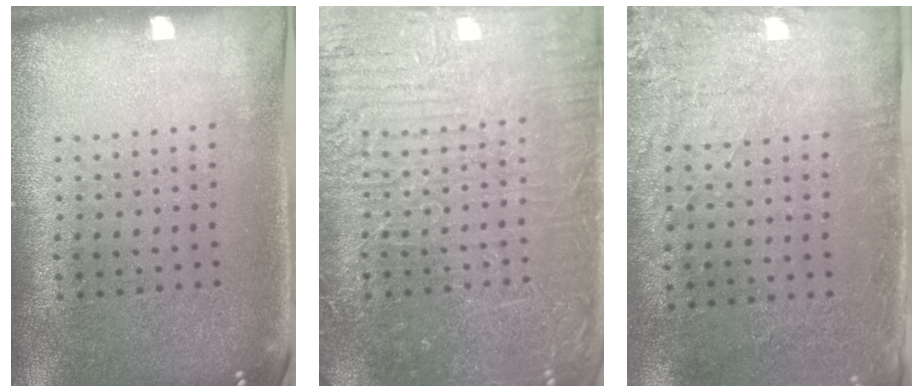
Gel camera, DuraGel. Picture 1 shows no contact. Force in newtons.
{"total": 4.8, "press": 4.8, "slide": 0.6}
{"total": 2.8, "press": 2.3, "slide": 1.6}